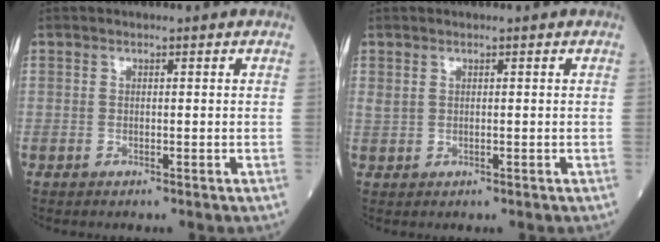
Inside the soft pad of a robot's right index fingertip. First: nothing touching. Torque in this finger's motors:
{"motor_torque": [0.38, 0.16, 0.15, 0.01]}